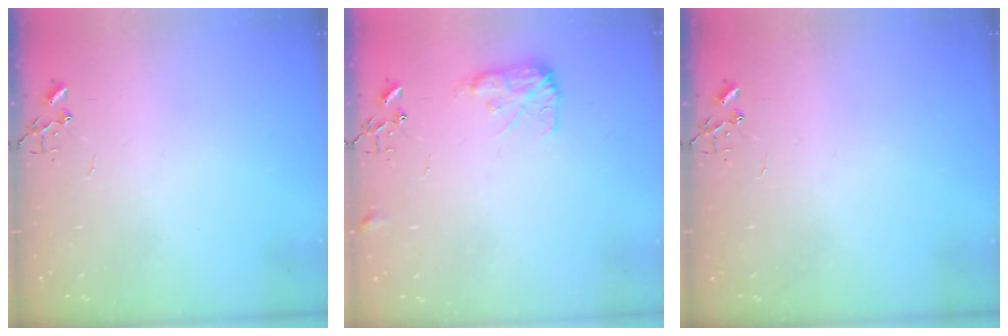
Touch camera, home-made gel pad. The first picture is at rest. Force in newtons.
{"total": 9.2, "press": 9.2, "slide": 0.3}
{"total": 0.0}